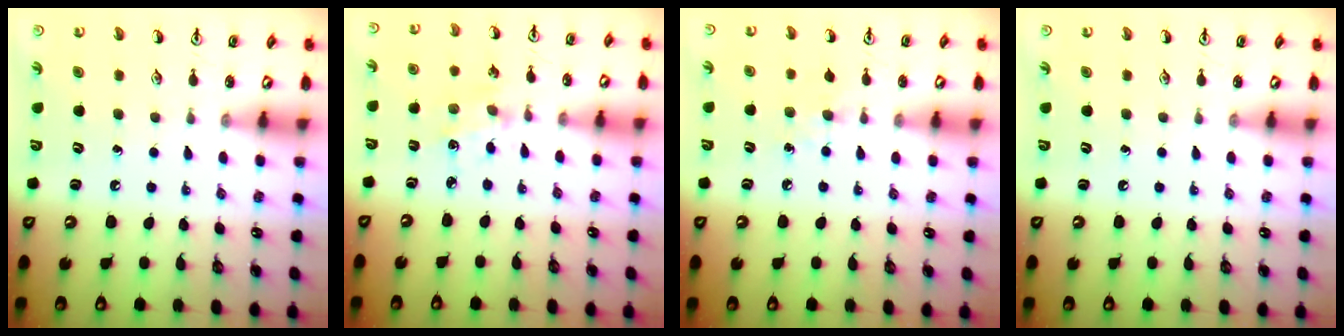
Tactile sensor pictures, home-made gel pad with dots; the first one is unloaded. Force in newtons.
{"total": 2.9, "press": 2.9, "slide": 0.3}
{"total": 5.5, "press": 5.5, "slide": 0.8}
{"total": 0.0}